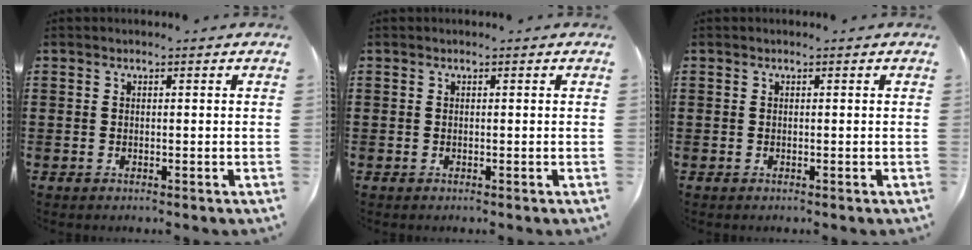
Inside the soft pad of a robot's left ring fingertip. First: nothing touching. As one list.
[{"total": 0.0}, {"total": 0.0}]